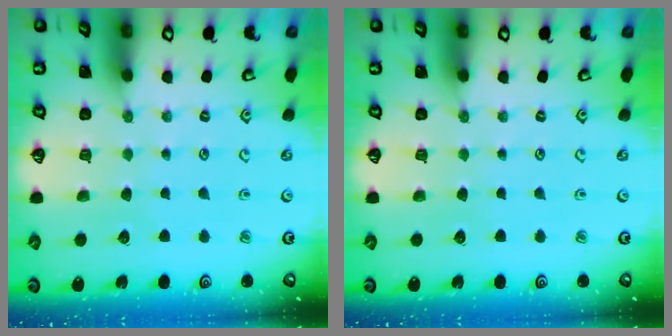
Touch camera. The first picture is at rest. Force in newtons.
{"total": 0.0}